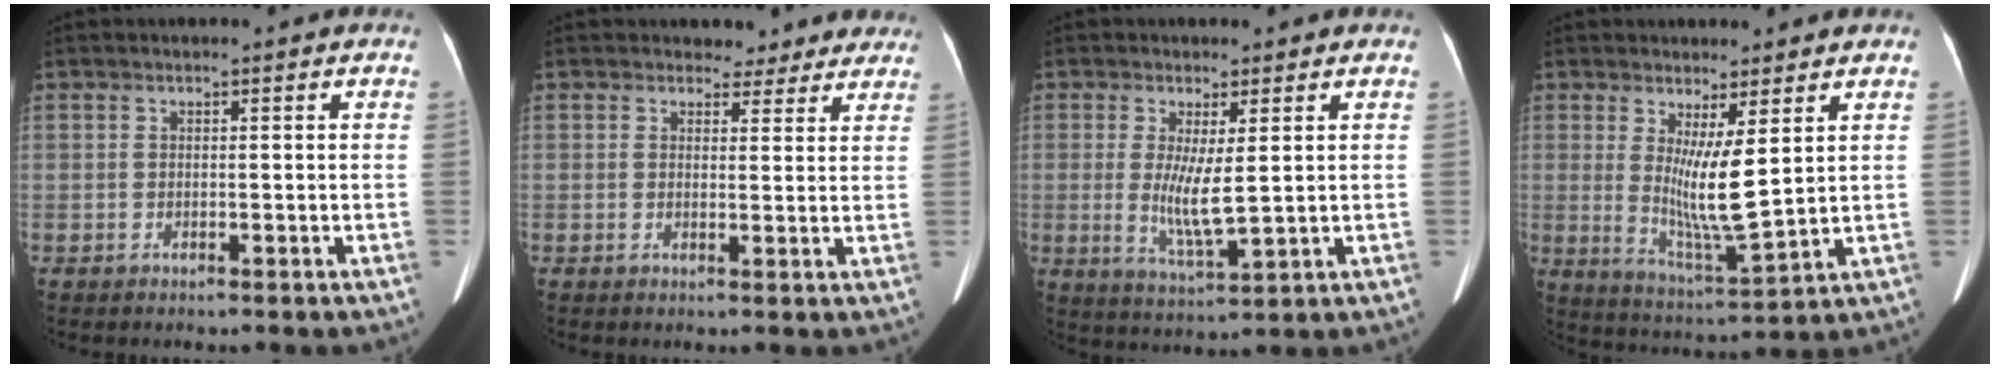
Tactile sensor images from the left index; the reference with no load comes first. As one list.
[{"total": 5.3, "force": [4.6, 2.5, 0.0], "torque": [0.021, -0.002, 0.038]}, {"total": 6.2, "force": [0.5, 0.9, 6.1], "torque": [-0.126, -0.023, 0.015]}, {"total": 8.3, "force": [2.1, 0.5, 8.0], "torque": [-0.157, -0.037, 0.045]}]